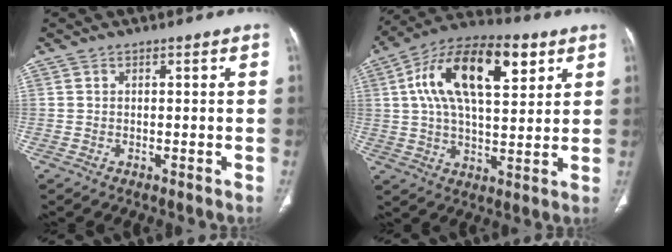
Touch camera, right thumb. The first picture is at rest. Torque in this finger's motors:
{"motor_torque": [0.09, 0.52, 1.26, -0.43, 0.40]}